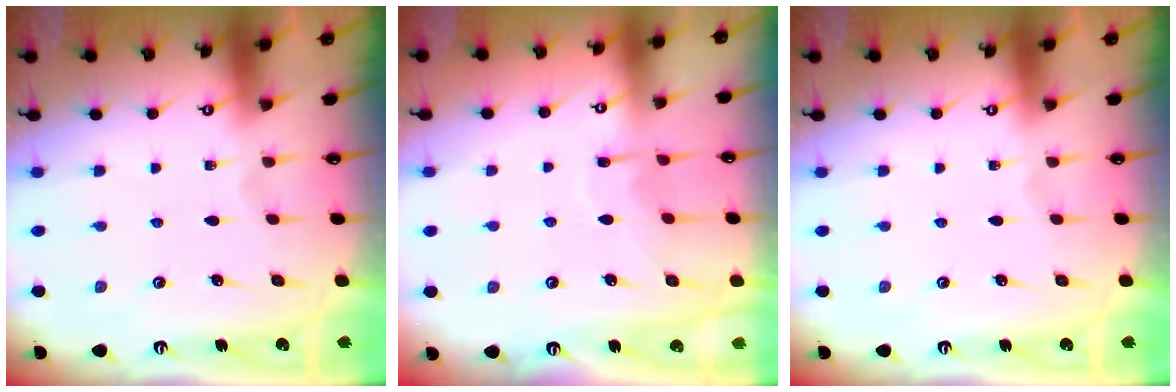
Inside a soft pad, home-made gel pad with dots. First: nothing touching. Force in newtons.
{"total": 8.1, "press": 8.1, "slide": 0.6}
{"total": 0.0}